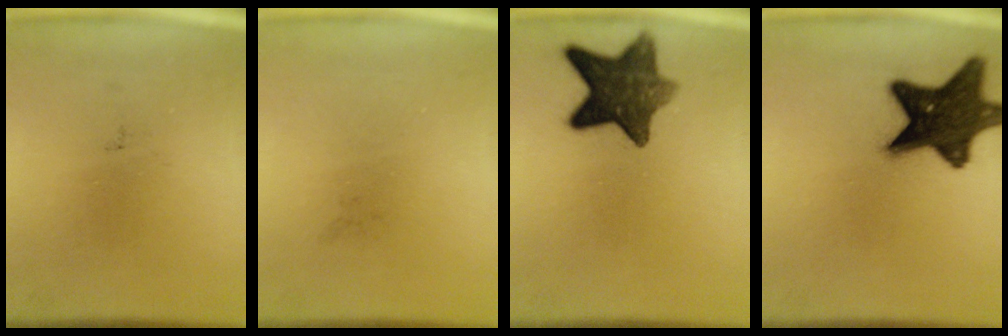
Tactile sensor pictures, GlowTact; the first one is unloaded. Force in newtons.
{"total": 0.0}
{"total": 10.9}
{"total": 16.7}